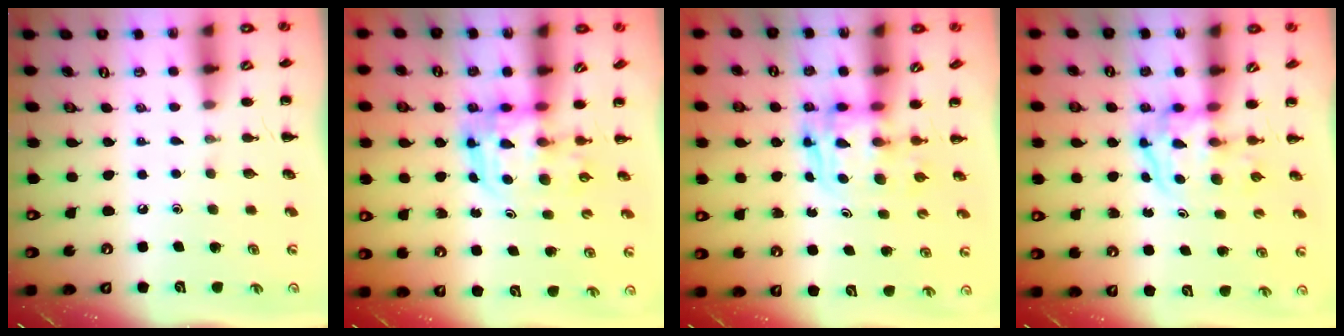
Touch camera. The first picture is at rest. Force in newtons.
{"total": 4.6, "press": 4.5, "slide": 1.0}
{"total": 2.7, "press": 2.7, "slide": 0.2}
{"total": 3.8, "press": 3.7, "slide": 0.6}